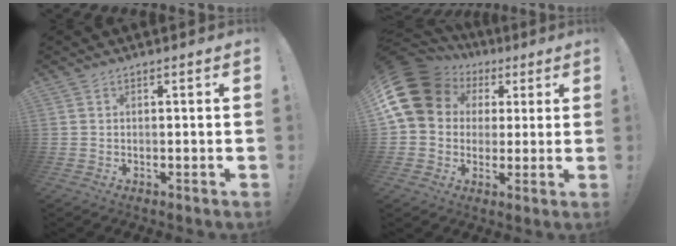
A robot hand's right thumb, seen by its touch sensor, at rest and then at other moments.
{"total": 16.5, "force": [5.3, 13.2, 8.3], "torque": [-0.147, -0.023, 0.107]}